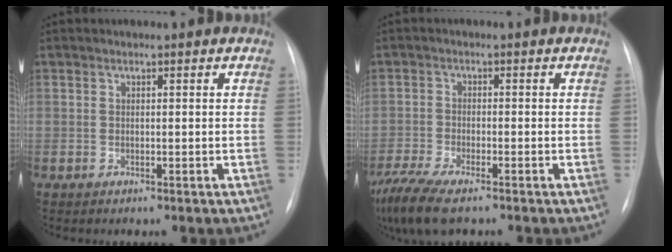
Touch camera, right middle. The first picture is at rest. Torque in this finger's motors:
{"motor_torque": [1.07, -1.07, 0.24, 0.10]}